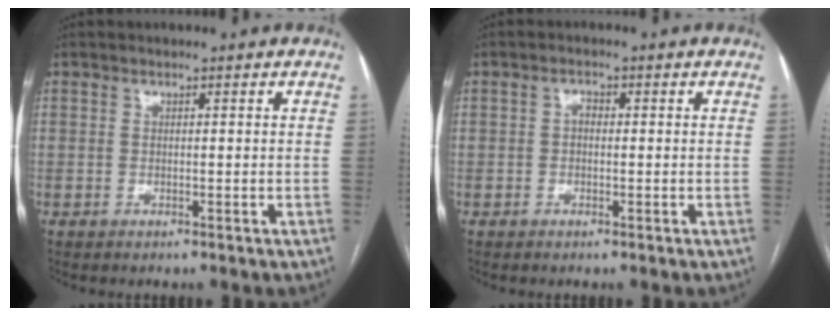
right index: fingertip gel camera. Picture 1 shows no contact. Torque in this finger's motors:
{"motor_torque": [0.39, 0.05, 0.03, 0.01]}